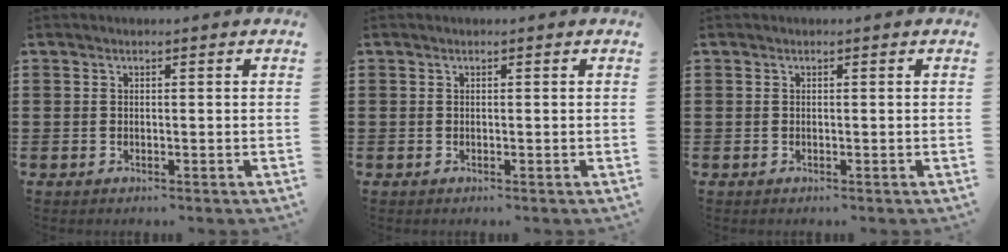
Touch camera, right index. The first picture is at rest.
{"total": 0.0}
{"total": 0.0}